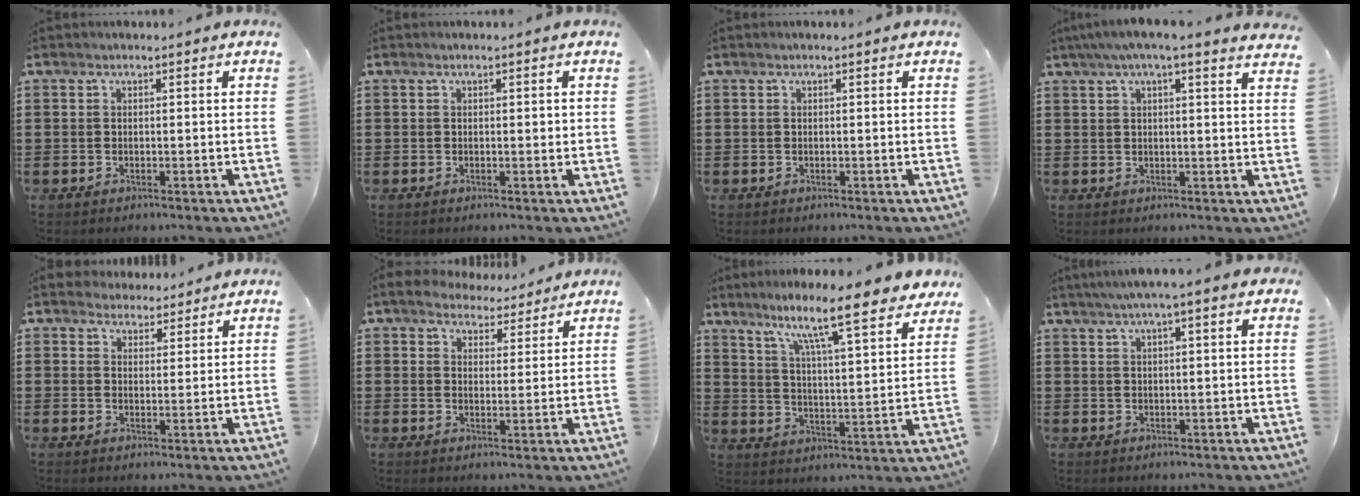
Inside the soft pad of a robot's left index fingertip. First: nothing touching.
{"total": 0.6, "force": [0.1, 0.2, 0.6], "torque": [-0.011, 0.001, 0.002]}
{"total": 0.0}
{"total": 4.0, "force": [3.1, -0.1, 2.5], "torque": [-0.058, -0.004, 0.053]}
{"total": 3.5, "force": [3.1, 1.5, 0.0], "torque": [-0.013, 0.003, 0.060]}
{"total": 5.1, "force": [4.8, 1.6, 0.9], "torque": [-0.038, -0.009, 0.088]}
{"total": 10.6, "force": [8.6, 0.6, 6.2], "torque": [-0.126, -0.059, 0.134]}
{"total": 3.7, "force": [2.4, 0.1, 2.9], "torque": [-0.060, 0.006, 0.041]}